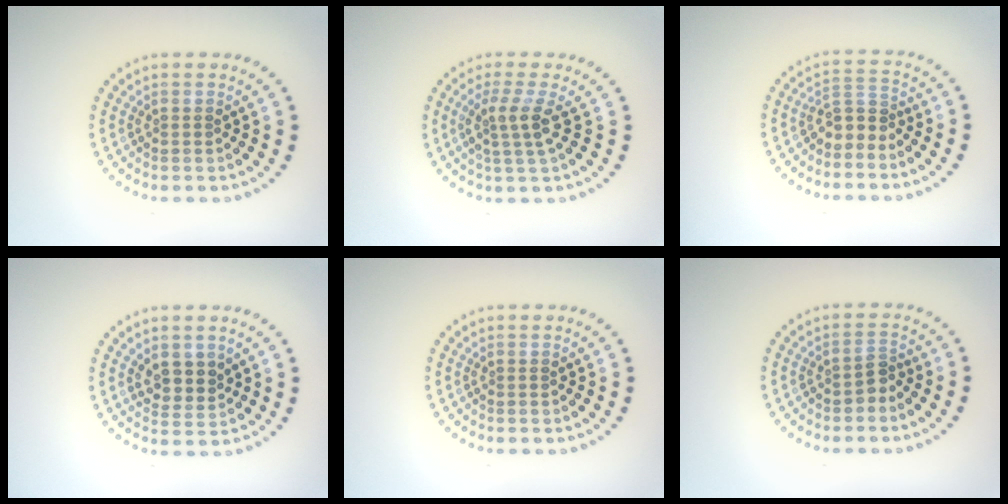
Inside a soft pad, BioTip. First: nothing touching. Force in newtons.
{"total": 2.7, "press": 2.0, "slide": 1.8}
{"total": 2.3, "press": 1.8, "slide": 1.4}
{"total": 2.6, "press": 2.3, "slide": 1.1}
{"total": 0.0}
{"total": 1.4, "press": 1.2, "slide": 0.7}